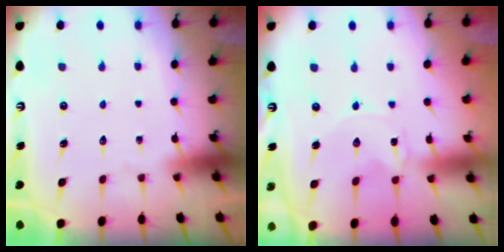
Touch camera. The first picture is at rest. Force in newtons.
{"total": 0.0}